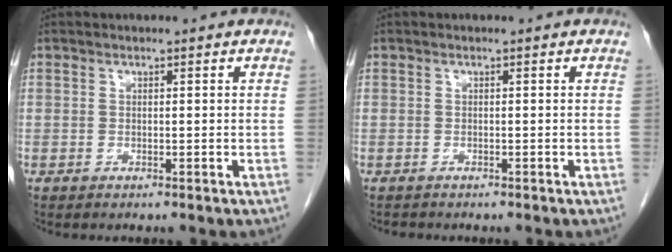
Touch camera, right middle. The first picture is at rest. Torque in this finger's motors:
{"motor_torque": [0.01, 0.00, 0.00, -0.01]}